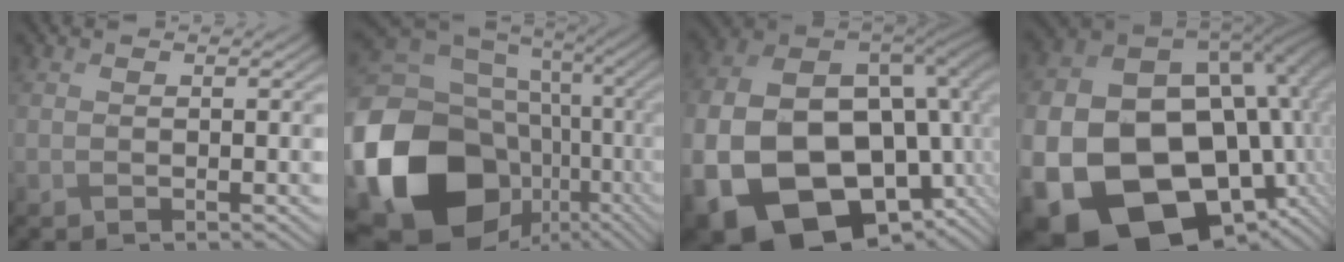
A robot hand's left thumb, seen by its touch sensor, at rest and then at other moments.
{"total": 23.3, "force": [-5.6, 18.8, 12.6], "torque": [-0.327, -0.043, -0.099]}
{"total": 22.5, "force": [-5.1, 15.9, 15.1], "torque": [-0.352, -0.035, -0.058]}
{"total": 24.9, "force": [-6.8, 19.4, 14.1], "torque": [-0.287, -0.068, -0.111]}